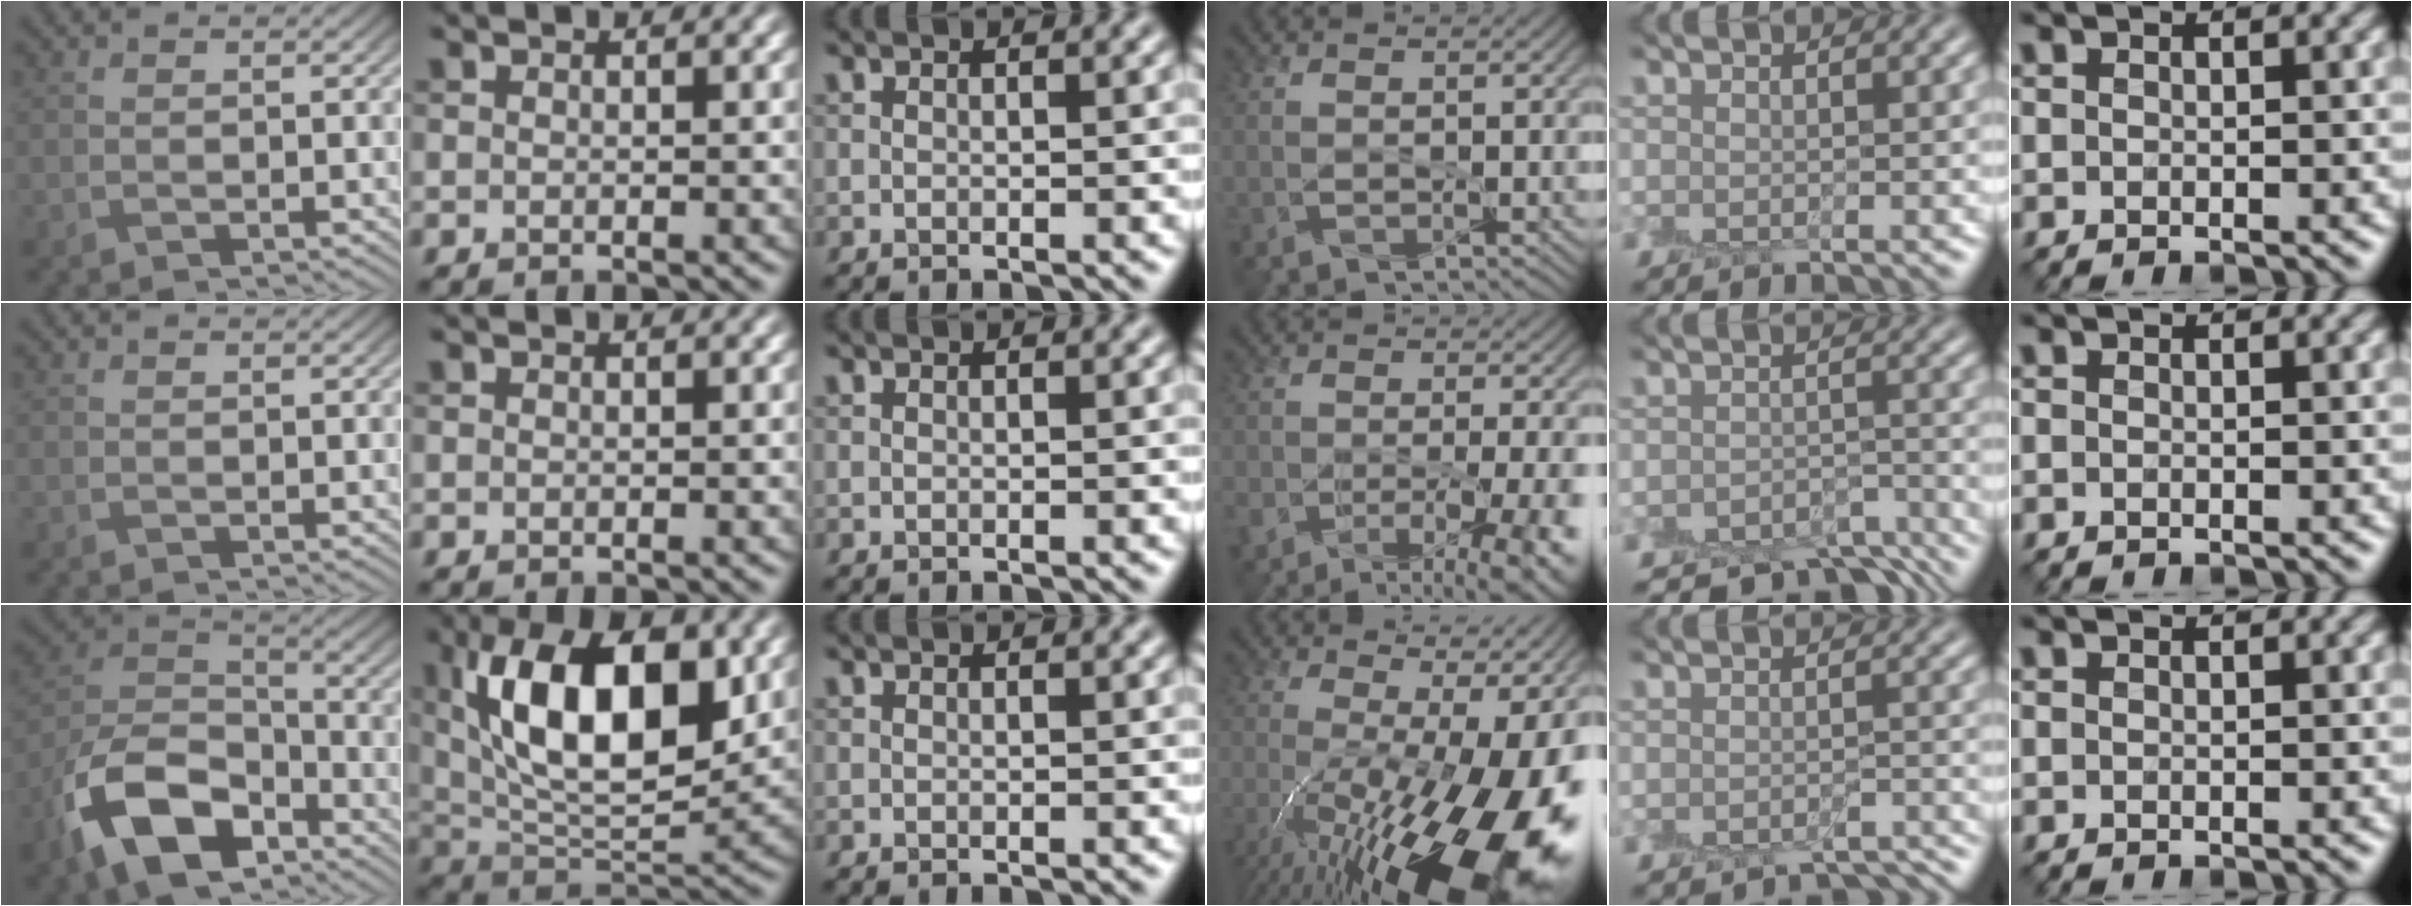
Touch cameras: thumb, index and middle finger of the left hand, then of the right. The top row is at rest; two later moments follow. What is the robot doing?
{"motion": "peel", "object": "envelope seal"}